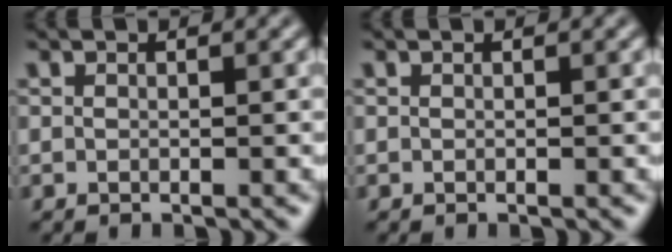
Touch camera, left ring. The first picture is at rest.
{"total": 0.0}